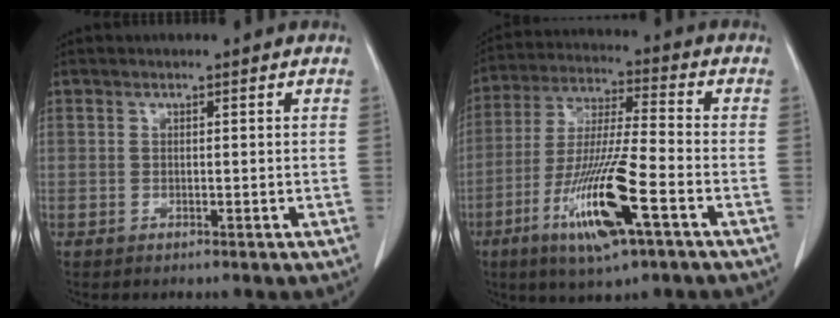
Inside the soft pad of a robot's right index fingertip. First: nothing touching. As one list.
[{"total": 15.2, "force": [-6.5, 1.2, 13.7], "torque": [-0.273, -0.023, -0.117]}]